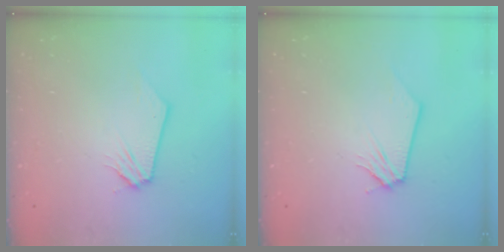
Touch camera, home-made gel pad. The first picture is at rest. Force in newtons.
{"total": 0.0}